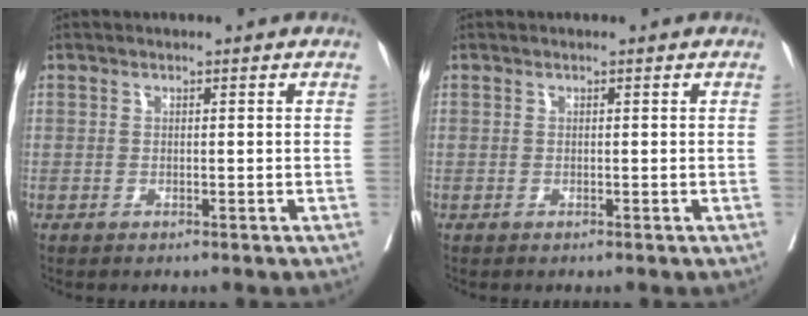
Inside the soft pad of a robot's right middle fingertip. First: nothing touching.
{"total": 0.0}